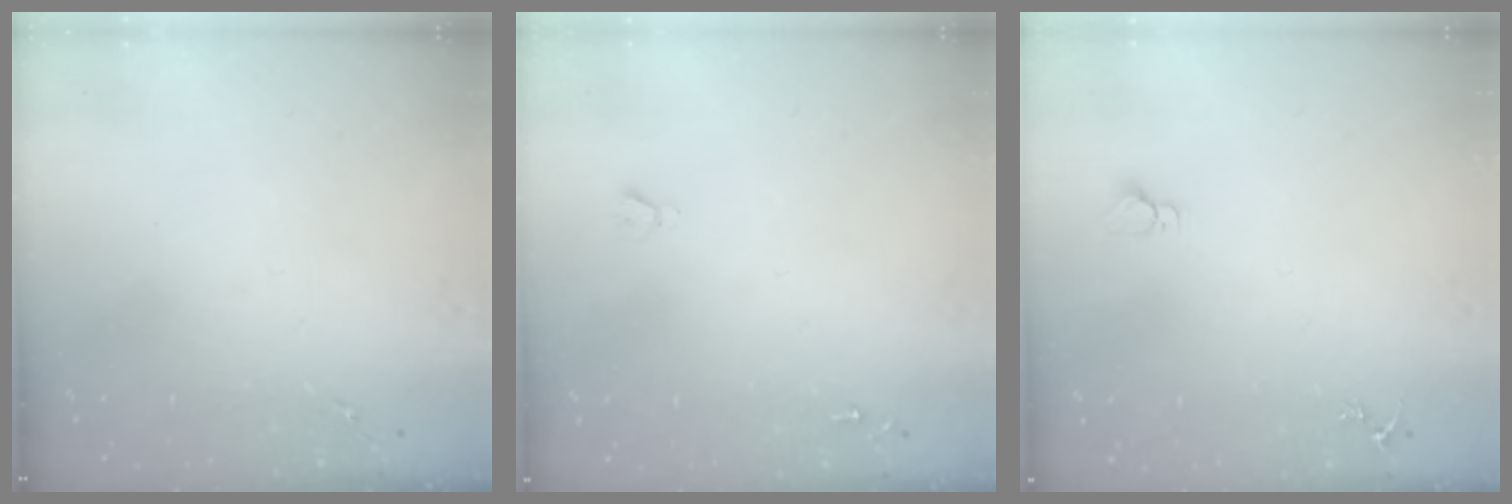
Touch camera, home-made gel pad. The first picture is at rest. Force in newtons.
{"total": 1.9, "press": 1.9, "slide": 0.2}
{"total": 2.8, "press": 2.8, "slide": 0.2}